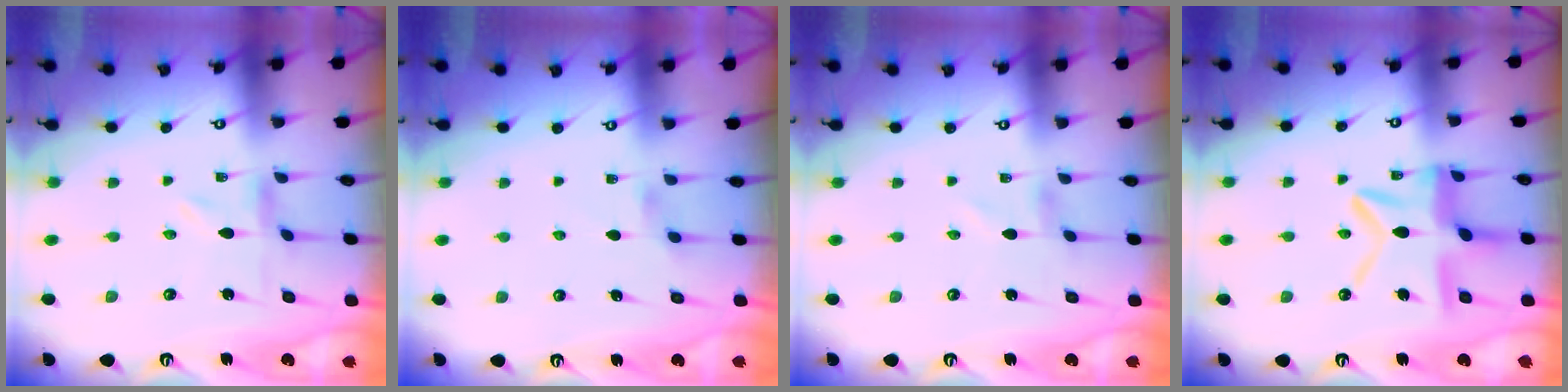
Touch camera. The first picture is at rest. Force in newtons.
{"total": 2.5, "press": 2.5, "slide": 0.4}
{"total": 1.2, "press": 1.1, "slide": 0.1}
{"total": 11.5, "press": 11.5, "slide": 0.6}